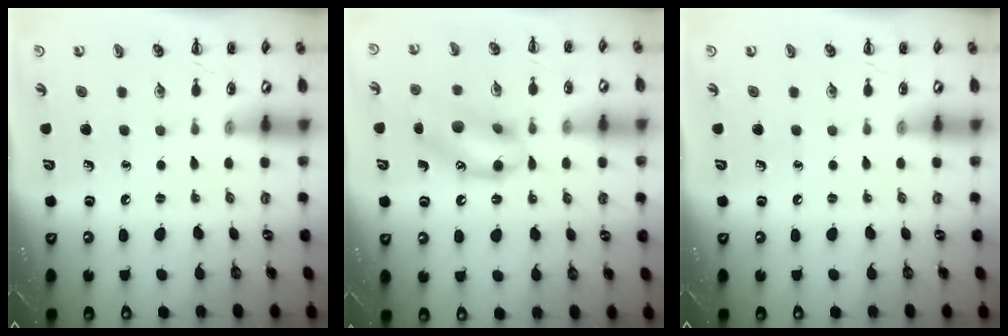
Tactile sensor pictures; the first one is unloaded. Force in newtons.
{"total": 14.5, "press": 14.3, "slide": 2.6}
{"total": 0.0}